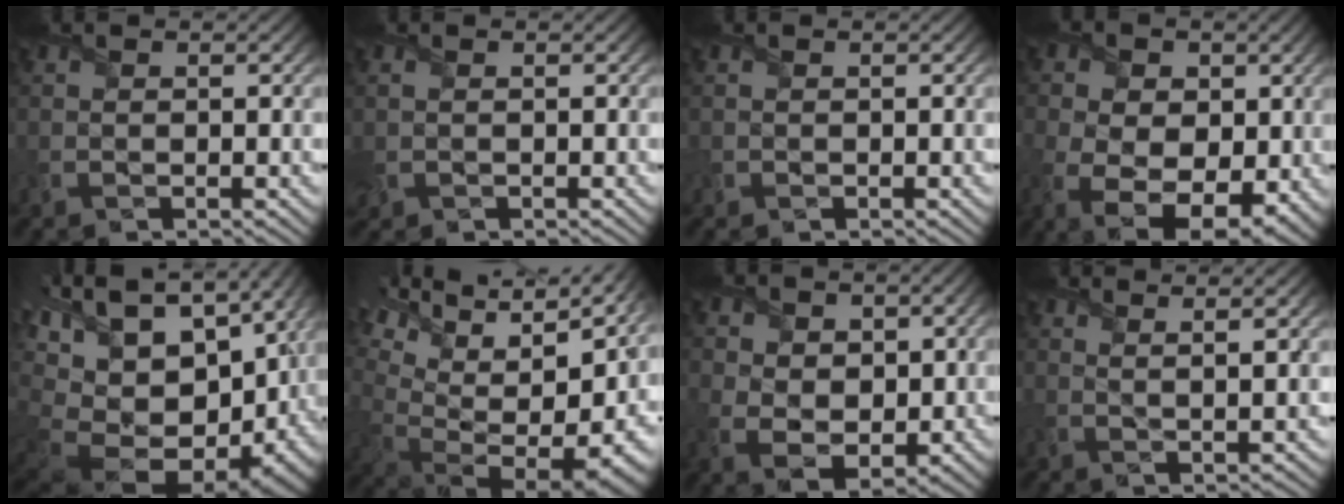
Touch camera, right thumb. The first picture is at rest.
{"total": 1.1, "force": [0.1, 0.9, 0.7], "torque": [-0.027, 0.001, 0.003]}
{"total": 0.5, "force": [0.0, 0.4, -0.3], "torque": [0.000, -0.003, -0.002]}
{"total": 12.0, "force": [-2.0, 8.4, 8.3], "torque": [-0.176, -0.026, -0.016]}
{"total": 19.3, "force": [-1.6, 11.8, 15.2], "torque": [-0.302, -0.018, 0.023]}
{"total": 17.5, "force": [3.1, 9.9, 14.2], "torque": [-0.259, 0.017, 0.111]}
{"total": 6.4, "force": [1.1, 4.9, 4.0], "torque": [-0.116, -0.012, 0.024]}
{"total": 4.8, "force": [3.9, 0.1, 2.9], "torque": [-0.038, -0.001, 0.056]}